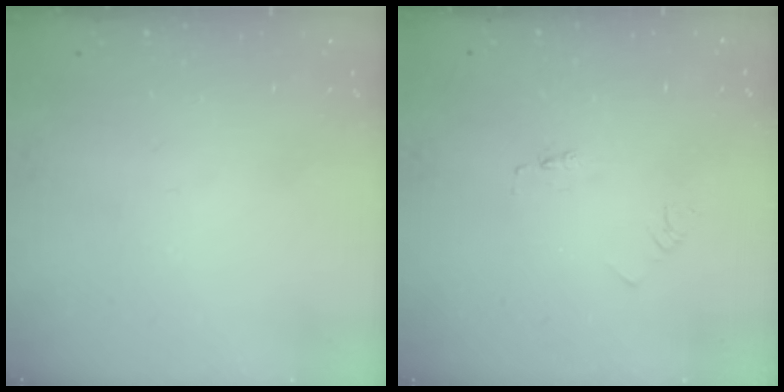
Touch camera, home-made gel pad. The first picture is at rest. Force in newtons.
{"total": 1.8, "press": 1.8, "slide": 0.2}